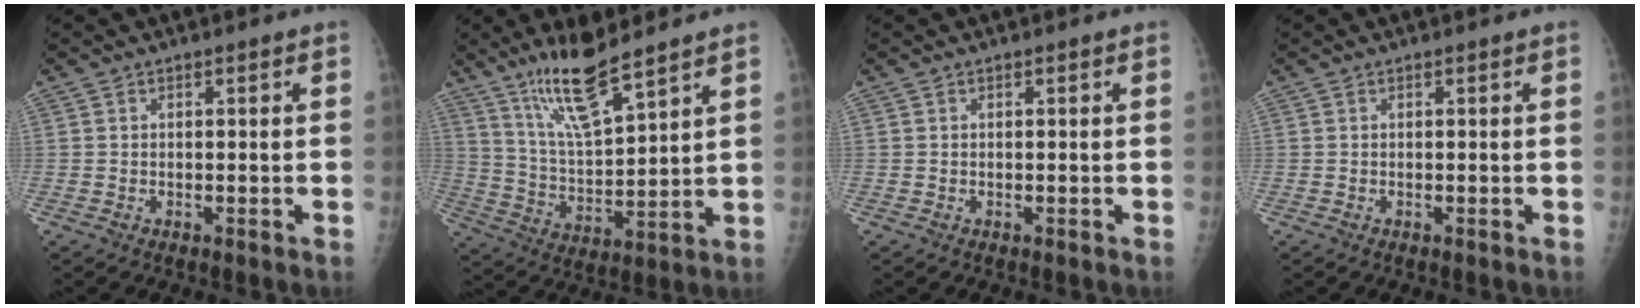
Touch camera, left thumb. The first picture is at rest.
{"total": 12.3, "force": [9.3, 2.0, 7.9], "torque": [-0.141, -0.063, 0.184]}
{"total": 0.0}
{"total": 0.0}